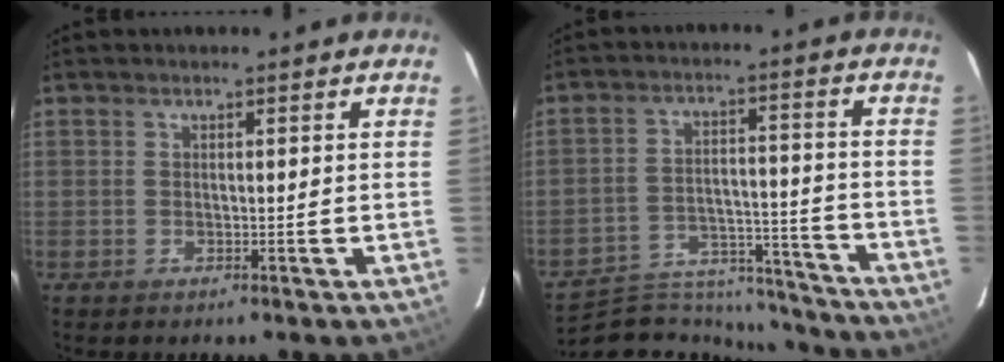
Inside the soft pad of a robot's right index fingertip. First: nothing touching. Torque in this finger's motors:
{"motor_torque": [0.58, -1.48, -0.13, -0.05]}